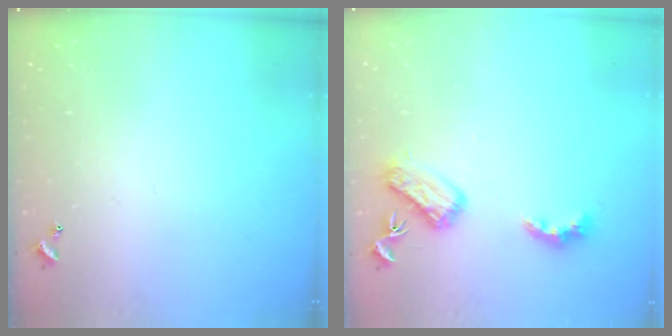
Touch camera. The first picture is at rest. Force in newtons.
{"total": 6.0, "press": 6.0, "slide": 0.1}